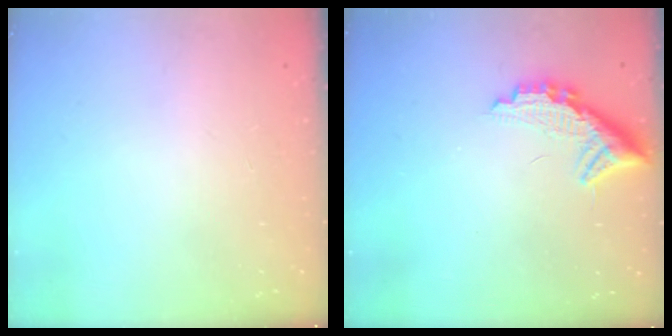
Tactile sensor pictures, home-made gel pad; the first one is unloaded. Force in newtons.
{"total": 12.5, "press": 12.5, "slide": 1.1}